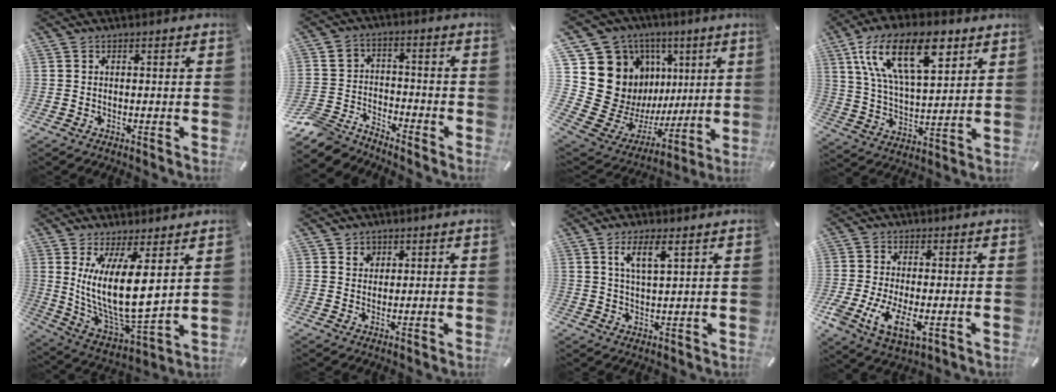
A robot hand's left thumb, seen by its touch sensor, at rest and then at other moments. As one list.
[{"total": 8.6, "force": [-7.3, 4.5, 1.0], "torque": [-0.027, 0.041, -0.146]}, {"total": 21.0, "force": [5.0, 18.3, 9.1], "torque": [-0.139, -0.076, 0.146]}, {"total": 20.0, "force": [10.0, 9.3, 14.6], "torque": [-0.289, -0.024, 0.164]}, {"total": 17.5, "force": [5.1, 6.7, 15.4], "torque": [-0.315, -0.049, 0.091]}, {"total": 2.7, "force": [1.5, 2.3, 0.3], "torque": [0.008, -0.003, 0.024]}, {"total": 5.6, "force": [3.1, 1.5, 4.4], "torque": [-0.088, -0.001, 0.051]}, {"total": 9.5, "force": [-2.3, 4.4, 8.1], "torque": [-0.181, -0.017, -0.038]}]